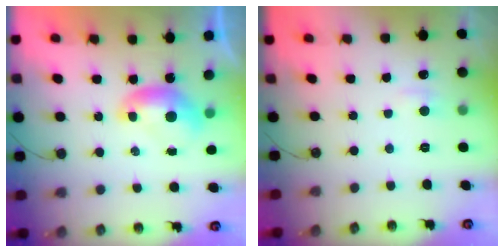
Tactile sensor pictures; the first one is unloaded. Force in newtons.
{"total": 1.7, "press": 1.6, "slide": 0.5}